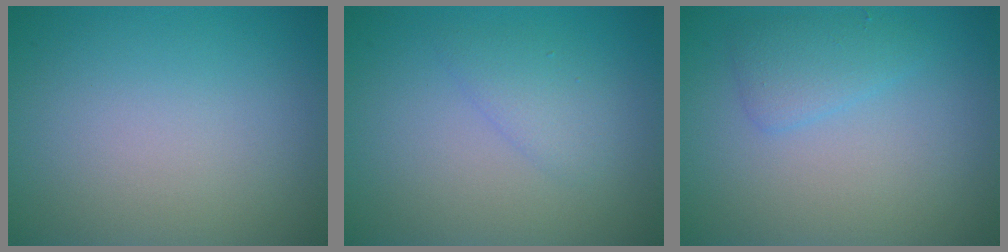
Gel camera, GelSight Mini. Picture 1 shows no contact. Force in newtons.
{"total": 1.7, "press": 1.7, "slide": 0.2}
{"total": 1.9, "press": 1.9, "slide": 0.0}